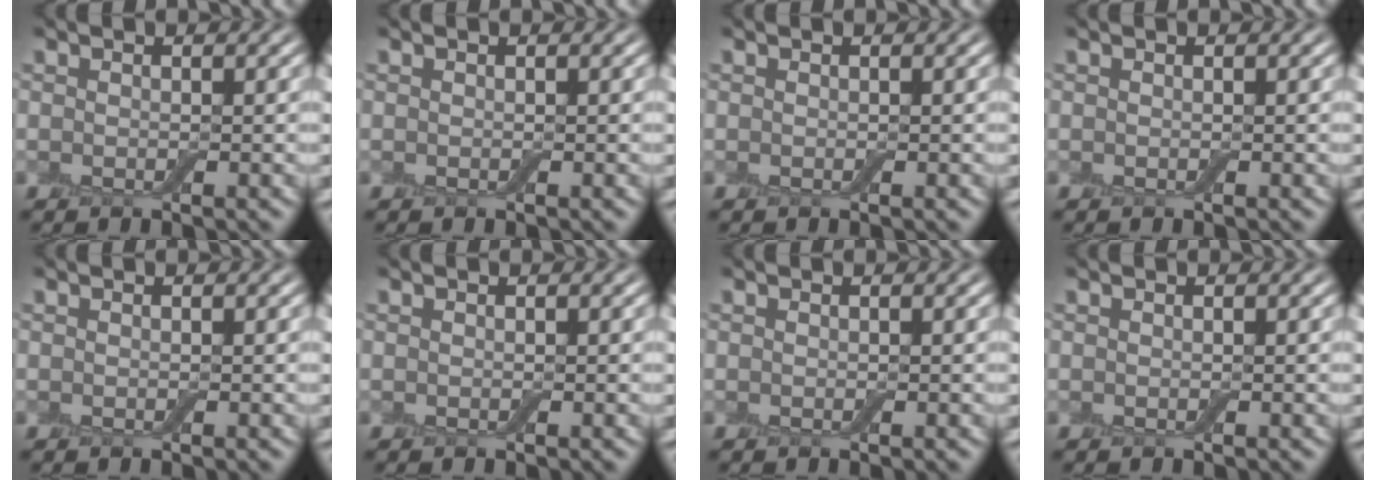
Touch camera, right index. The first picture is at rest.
{"total": 0.0}
{"total": 0.0}
{"total": 0.0}
{"total": 0.0}
{"total": 0.0}
{"total": 0.0}
{"total": 0.0}